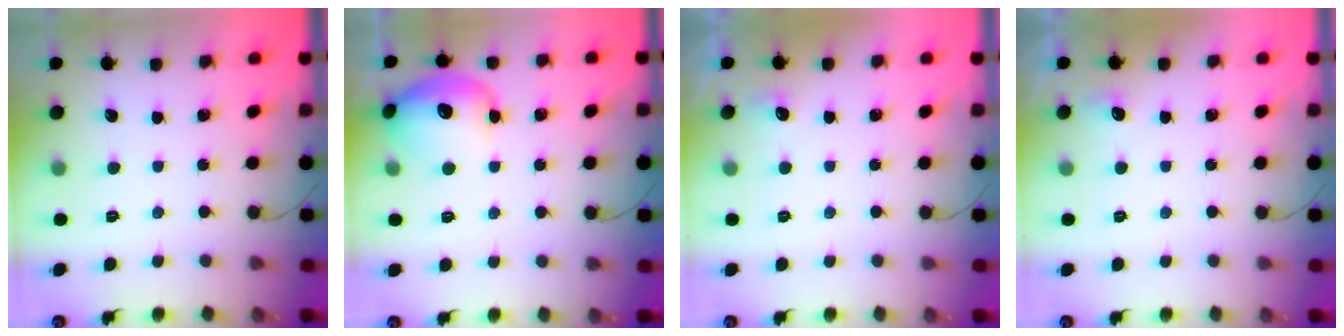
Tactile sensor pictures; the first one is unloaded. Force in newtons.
{"total": 18.2, "press": 15.1, "slide": 10.1}
{"total": 7.7, "press": 3.7, "slide": 6.7}
{"total": 7.7, "press": 3.7, "slide": 6.7}